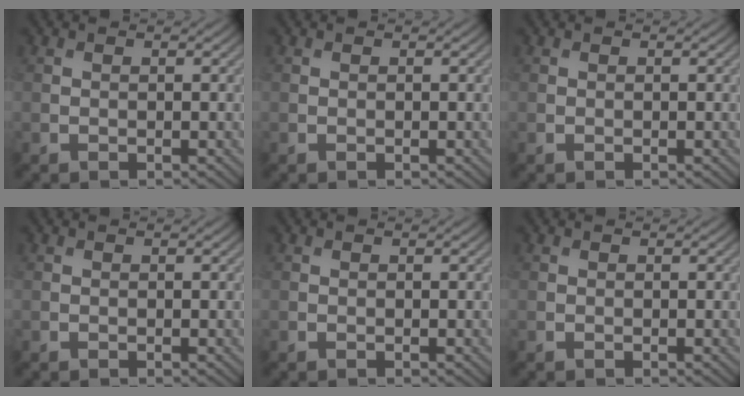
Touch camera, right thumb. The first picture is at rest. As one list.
[{"total": 0.0}, {"total": 0.0}, {"total": 0.0}, {"total": 0.0}, {"total": 0.0}]